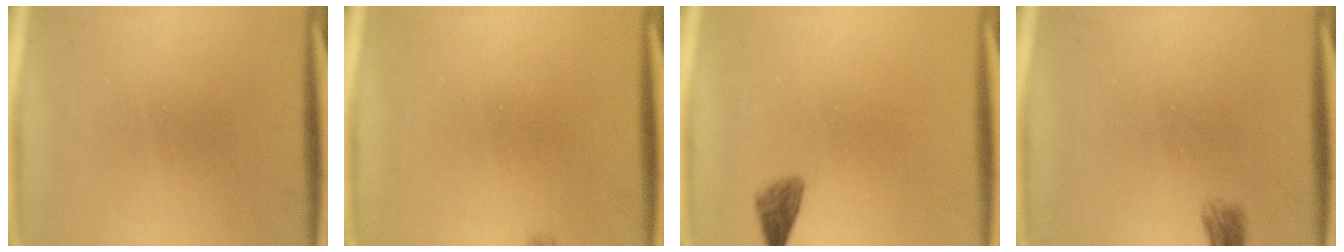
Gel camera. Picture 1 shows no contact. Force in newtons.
{"total": 0.6}
{"total": 1.9}
{"total": 1.6}